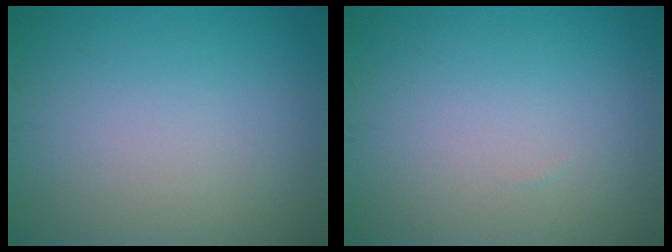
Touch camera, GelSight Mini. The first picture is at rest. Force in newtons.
{"total": 0.0}